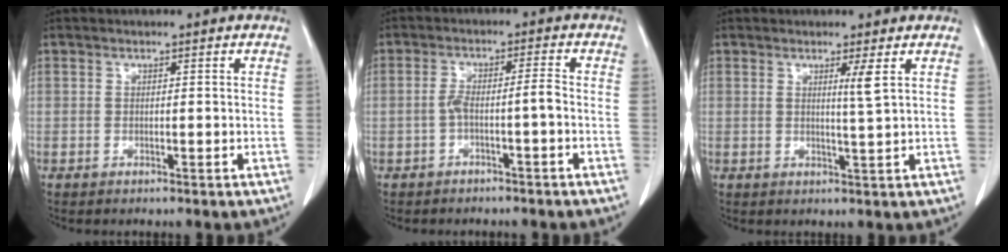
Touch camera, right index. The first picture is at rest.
{"total": 3.7, "force": [-1.4, 0.2, 3.4], "torque": [-0.065, 0.018, -0.021]}
{"total": 2.5, "force": [1.1, -0.7, 2.2], "torque": [-0.039, -0.010, 0.020]}